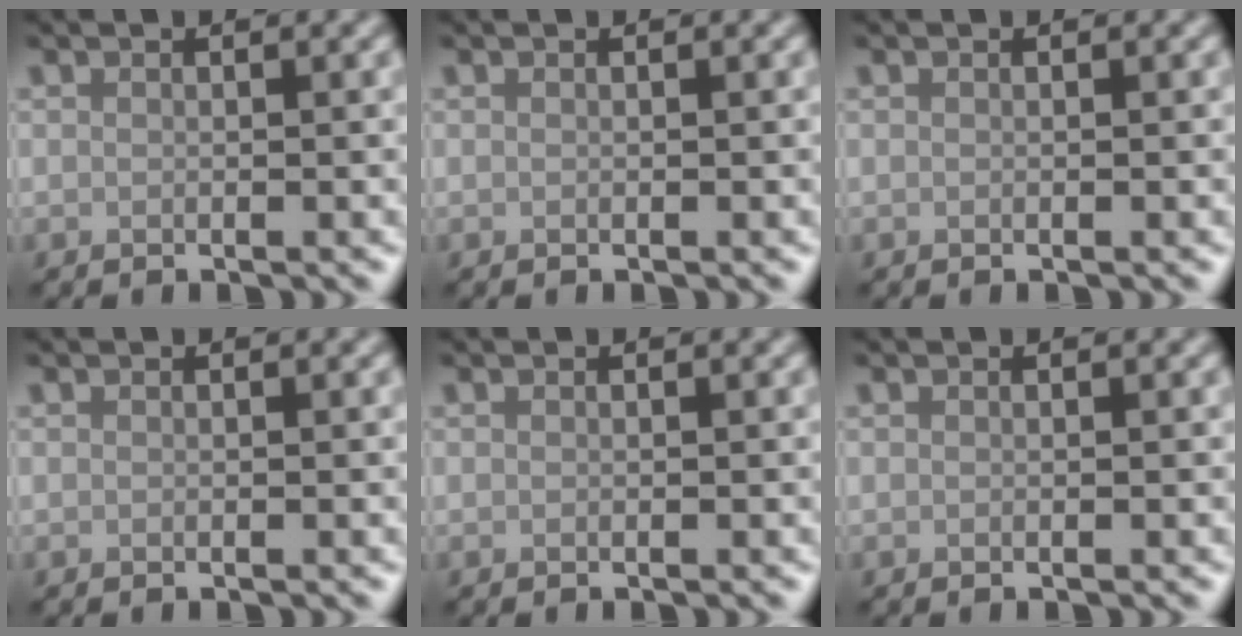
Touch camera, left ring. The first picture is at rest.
{"total": 0.0}
{"total": 0.0}
{"total": 0.0}
{"total": 0.0}
{"total": 0.0}